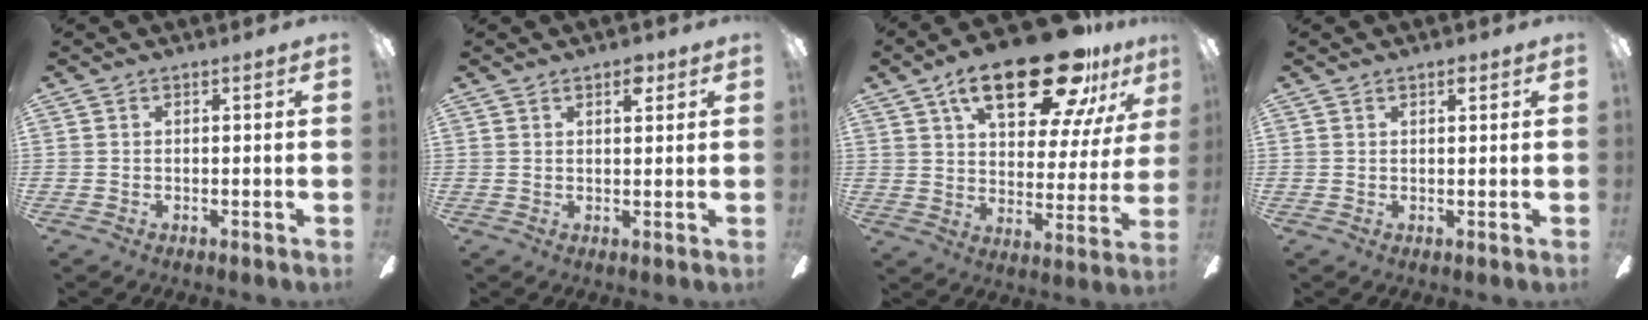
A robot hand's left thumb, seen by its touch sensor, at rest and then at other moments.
{"total": 3.4, "force": [2.4, 1.4, 1.9], "torque": [-0.010, -0.010, 0.036]}
{"total": 23.4, "force": [14.8, 9.2, 15.6], "torque": [-0.235, -0.075, 0.243]}
{"total": 1.6, "force": [1.3, 0.5, 0.8], "torque": [-0.001, -0.007, 0.019]}